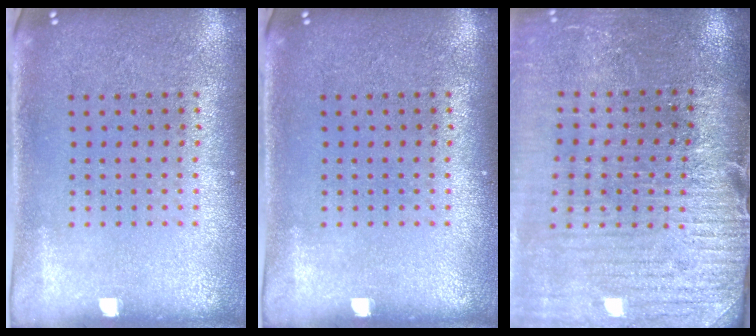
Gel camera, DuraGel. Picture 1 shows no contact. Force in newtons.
{"total": 0.0}
{"total": 3.9, "press": 3.4, "slide": 1.9}